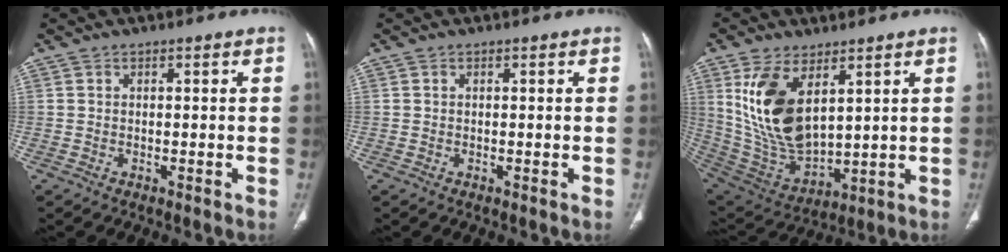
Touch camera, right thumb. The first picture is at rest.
{"total": 0.0}
{"total": 16.9, "force": [6.1, 8.7, 13.1], "torque": [-0.242, -0.028, 0.142]}